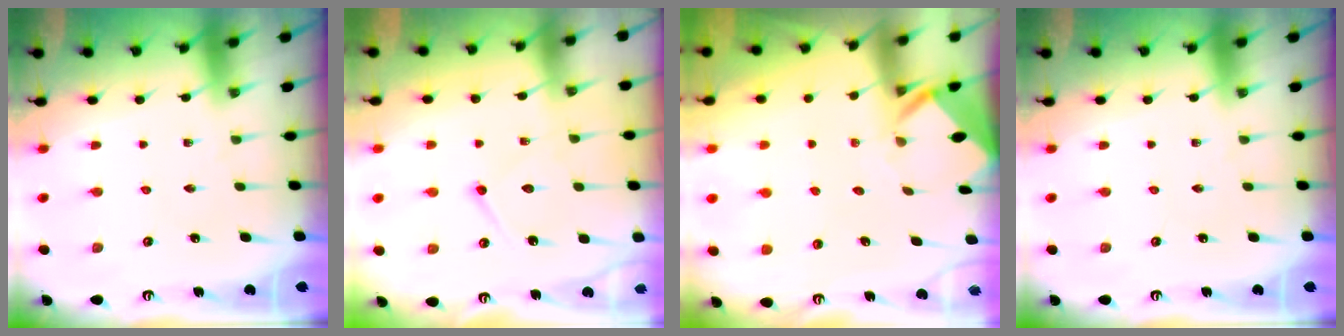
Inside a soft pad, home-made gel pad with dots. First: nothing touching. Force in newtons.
{"total": 9.7, "press": 9.6, "slide": 0.8}
{"total": 4.0, "press": 3.9, "slide": 0.3}
{"total": 0.0}